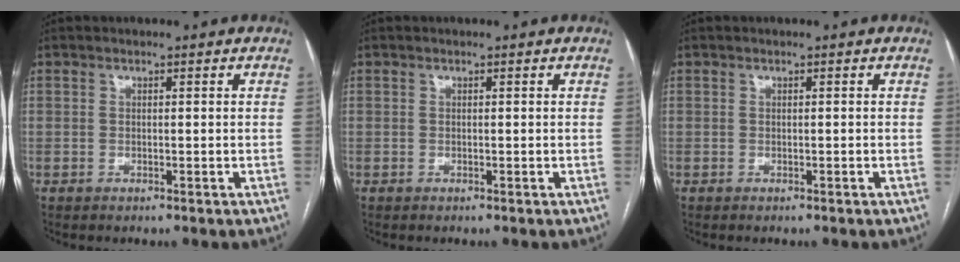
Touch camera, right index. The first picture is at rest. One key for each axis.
{"total": 0.0}
{"total": 0.0}